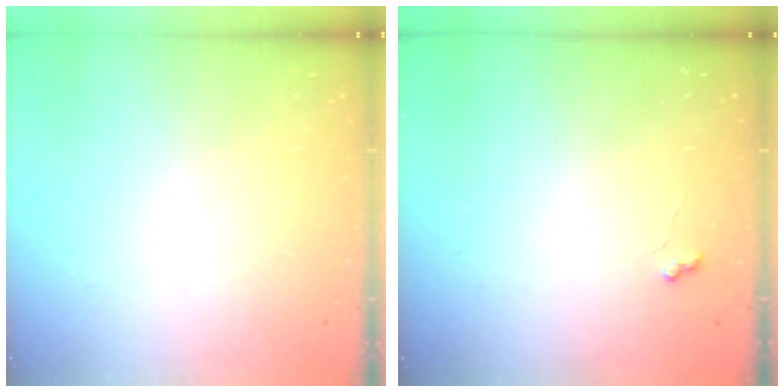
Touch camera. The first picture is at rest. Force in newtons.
{"total": 4.3, "press": 4.3, "slide": 0.6}